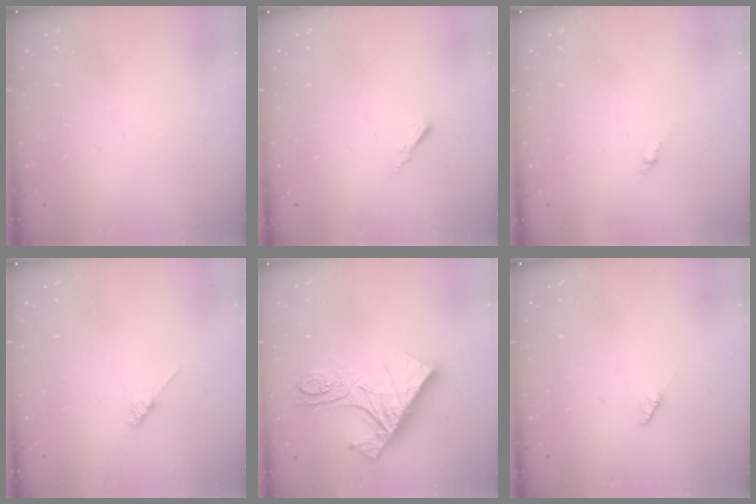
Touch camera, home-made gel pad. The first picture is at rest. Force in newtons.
{"total": 0.0}
{"total": 1.6, "press": 1.5, "slide": 0.5}
{"total": 1.8, "press": 1.7, "slide": 0.3}
{"total": 17.9, "press": 17.8, "slide": 2.0}
{"total": 2.2, "press": 2.2, "slide": 0.3}